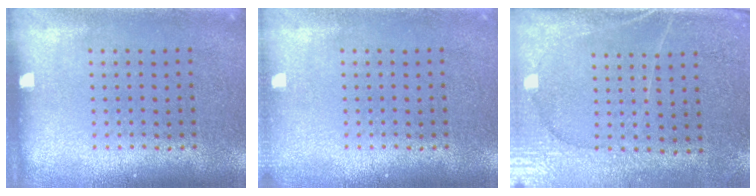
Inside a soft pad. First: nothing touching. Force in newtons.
{"total": 0.7, "press": 0.7, "slide": 0.1}
{"total": 3.0, "press": 2.8, "slide": 1.3}